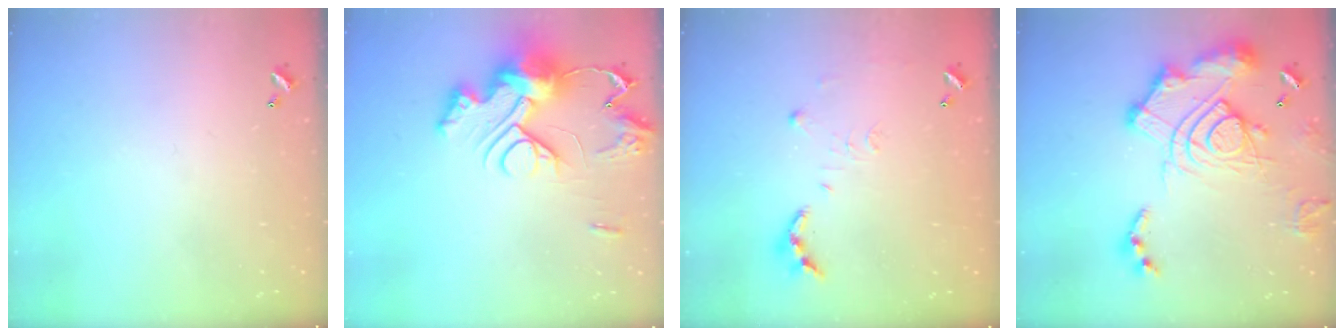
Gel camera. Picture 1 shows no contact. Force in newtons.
{"total": 18.2, "press": 18.1, "slide": 0.9}
{"total": 7.0, "press": 7.0, "slide": 0.5}
{"total": 20.2, "press": 20.0, "slide": 2.4}